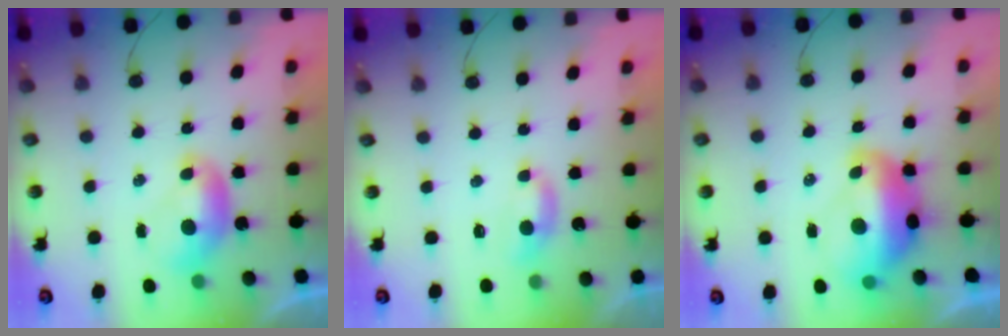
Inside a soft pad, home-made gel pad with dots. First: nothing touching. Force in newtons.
{"total": 1.9, "press": 1.9, "slide": 0.5}
{"total": 5.3, "press": 5.1, "slide": 1.4}